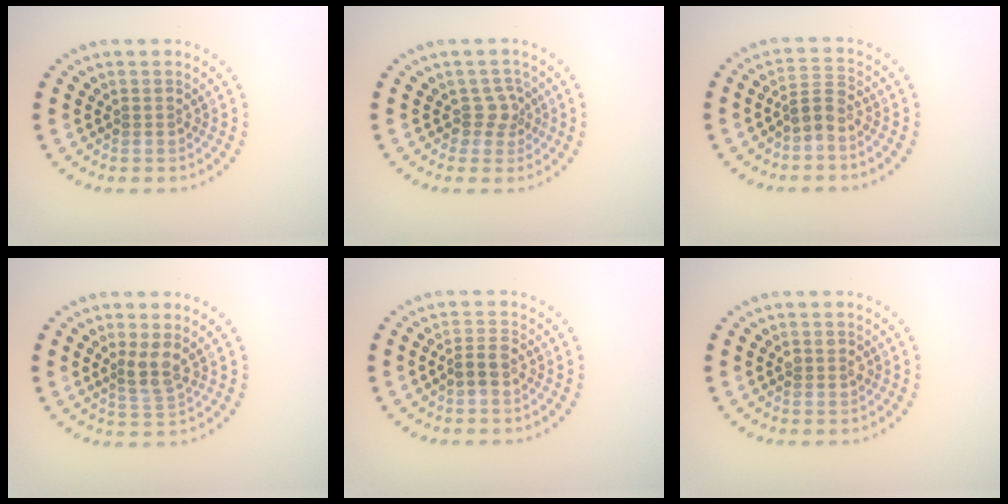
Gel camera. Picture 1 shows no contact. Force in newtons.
{"total": 1.9, "press": 1.4, "slide": 1.2}
{"total": 2.2, "press": 1.6, "slide": 1.5}
{"total": 2.2, "press": 1.6, "slide": 1.4}
{"total": 1.7, "press": 1.4, "slide": 1.0}
{"total": 1.1, "press": 1.1, "slide": 0.2}